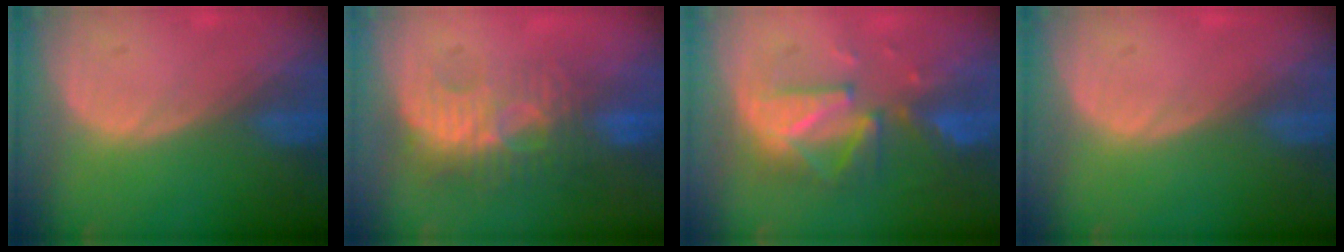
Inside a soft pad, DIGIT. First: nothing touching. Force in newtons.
{"total": 8.9, "press": 8.5, "slide": 2.6}
{"total": 8.3, "press": 8.3, "slide": 0.6}
{"total": 0.0}